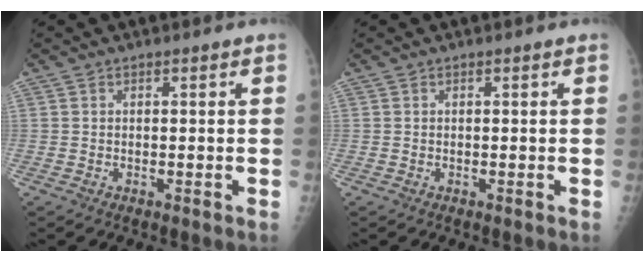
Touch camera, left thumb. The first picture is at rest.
{"total": 0.0}